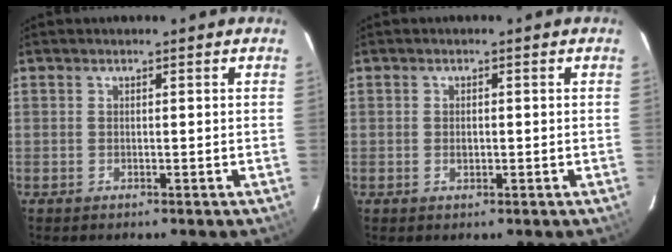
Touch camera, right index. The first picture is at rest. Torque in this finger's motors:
{"motor_torque": [-0.05, 0.02, -0.02, -0.01]}